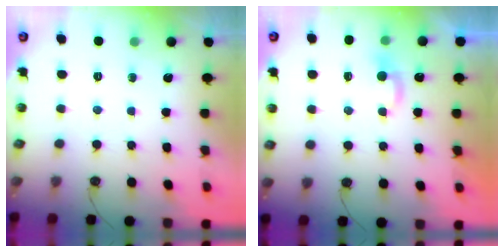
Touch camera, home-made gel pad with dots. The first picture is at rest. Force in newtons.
{"total": 1.7, "press": 1.7, "slide": 0.4}